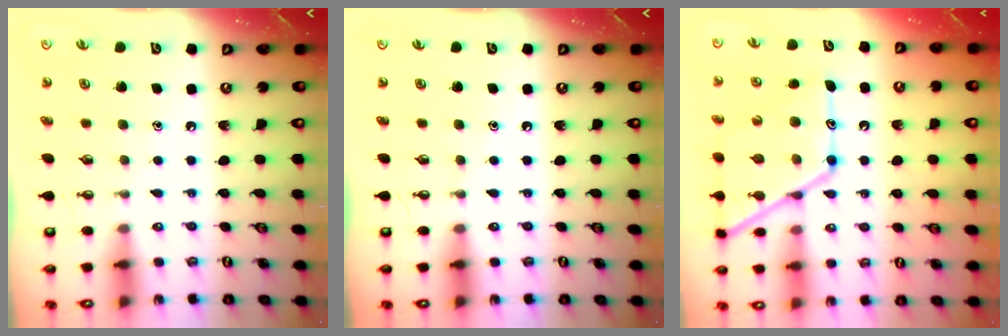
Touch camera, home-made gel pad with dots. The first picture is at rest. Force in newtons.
{"total": 0.0}
{"total": 17.4, "press": 17.4, "slide": 1.6}